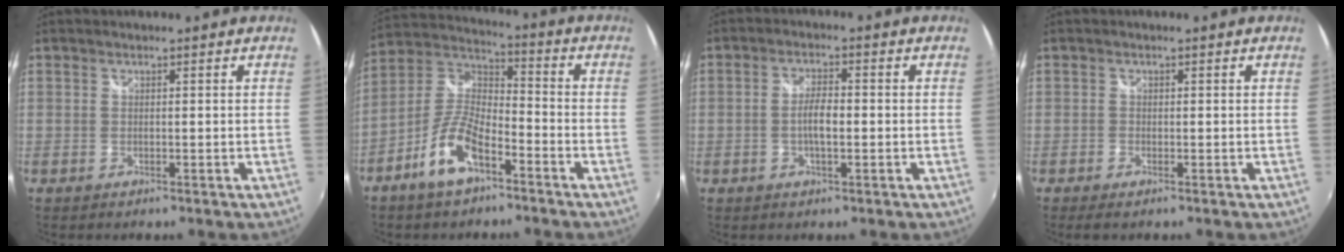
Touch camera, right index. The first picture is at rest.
{"total": 11.3, "force": [-6.3, 4.5, 8.3], "torque": [-0.183, 0.008, -0.118]}
{"total": 4.1, "force": [-0.8, 1.2, 3.8], "torque": [-0.073, 0.004, -0.016]}
{"total": 1.2, "force": [-0.9, 0.4, 0.6], "torque": [-0.015, -0.004, -0.019]}